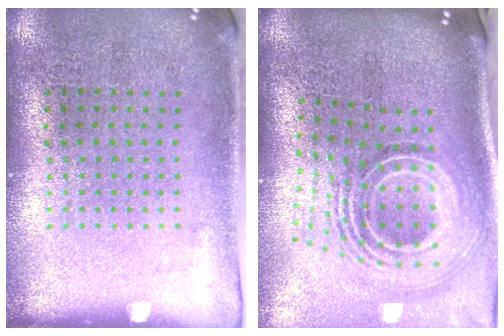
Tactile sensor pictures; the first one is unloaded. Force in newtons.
{"total": 2.5, "press": 1.6, "slide": 1.9}